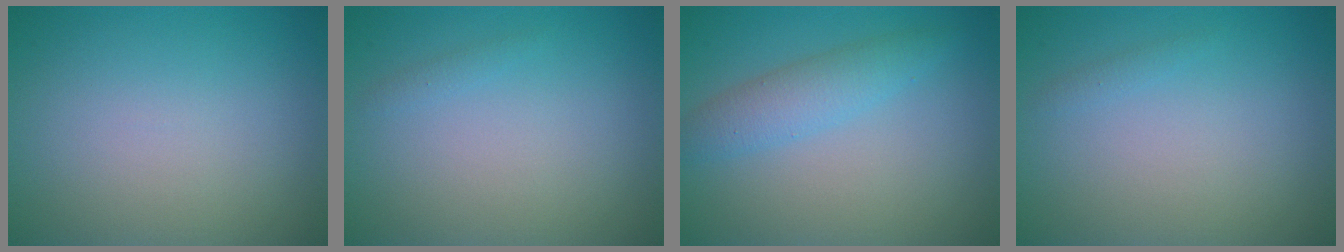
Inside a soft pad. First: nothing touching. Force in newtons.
{"total": 0.6, "press": 0.6, "slide": 0.0}
{"total": 2.9, "press": 2.9, "slide": 0.1}
{"total": 0.6, "press": 0.6, "slide": 0.0}